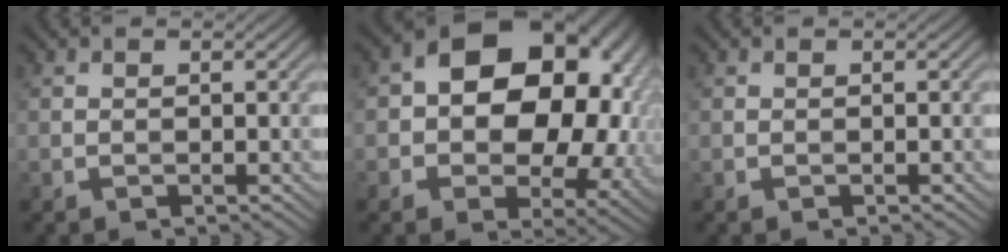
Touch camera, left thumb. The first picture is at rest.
{"total": 18.0, "force": [2.0, 12.5, 12.8], "torque": [-0.163, -0.009, 0.042]}
{"total": 0.0}